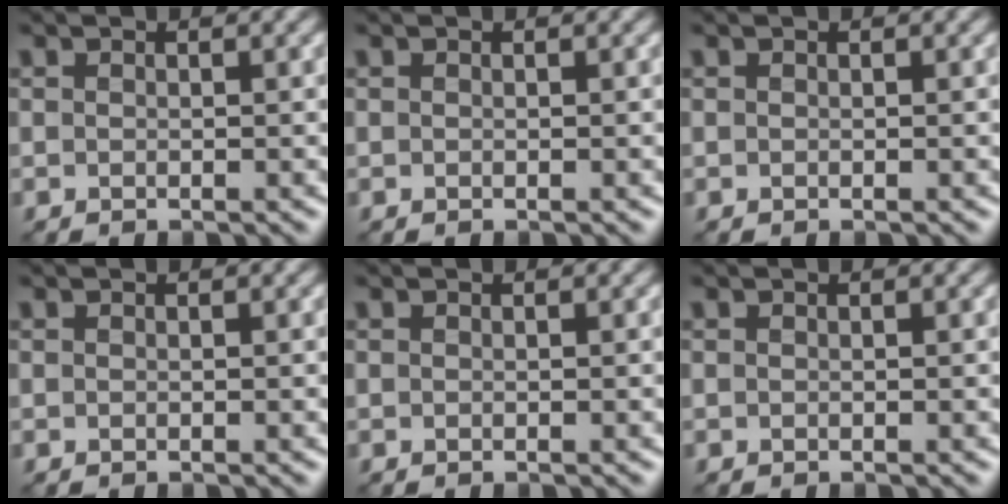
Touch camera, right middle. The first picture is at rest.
{"total": 0.0}
{"total": 0.0}
{"total": 0.0}
{"total": 0.0}
{"total": 0.0}